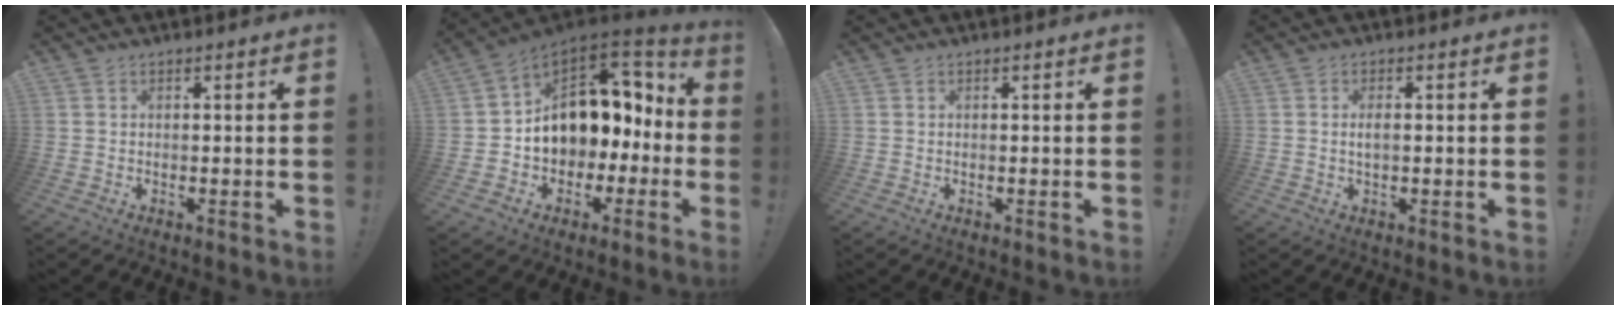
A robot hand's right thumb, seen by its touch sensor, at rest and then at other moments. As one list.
[{"total": 14.2, "force": [3.6, 10.7, 8.7], "torque": [-0.127, -0.026, 0.083]}, {"total": 0.0}, {"total": 2.1, "force": [-0.1, 0.7, 2.0], "torque": [-0.034, 0.003, -0.004]}]